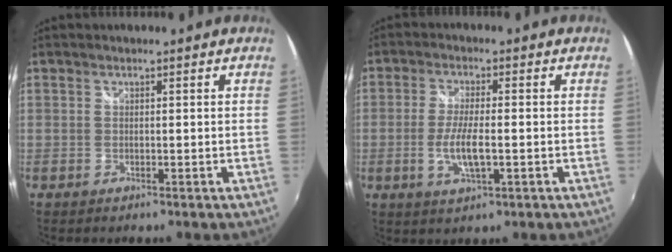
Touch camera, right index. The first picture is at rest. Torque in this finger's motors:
{"motor_torque": [0.14, -0.12, 0.26, 0.07]}